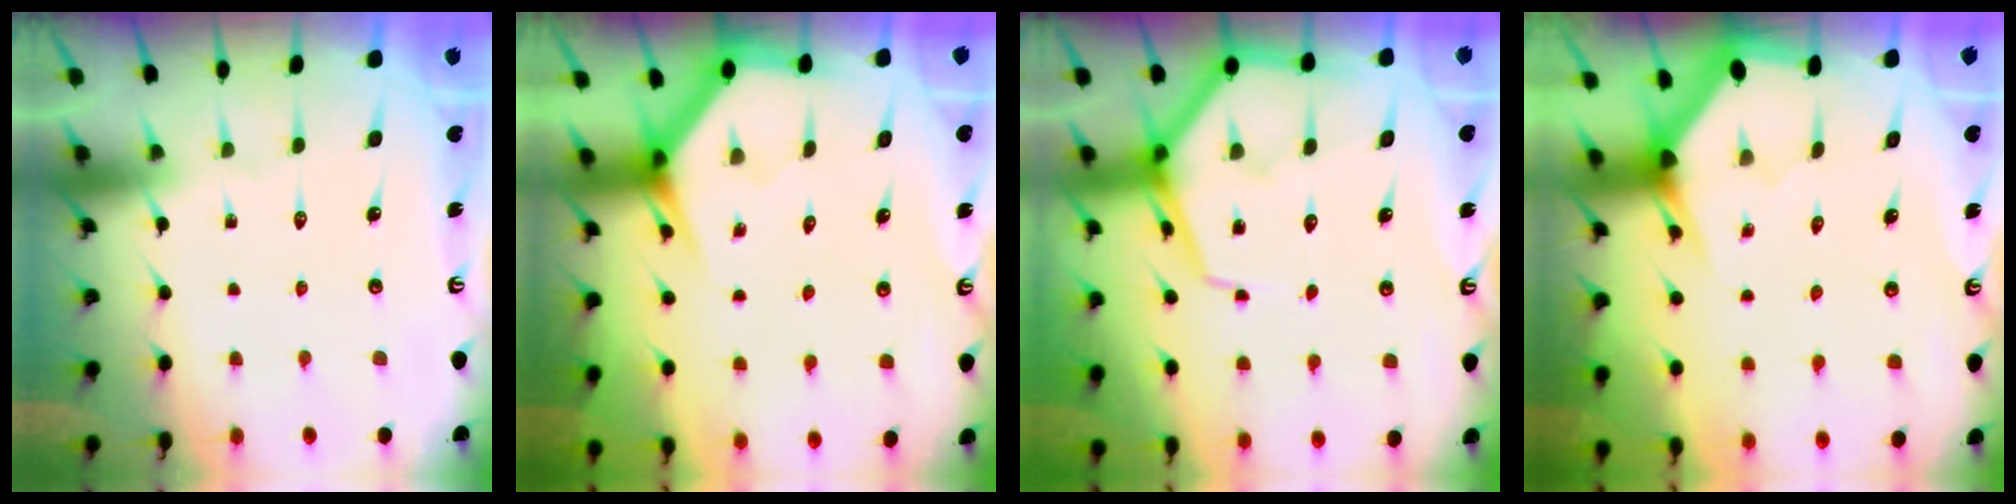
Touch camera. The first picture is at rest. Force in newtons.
{"total": 3.5, "press": 3.5, "slide": 0.3}
{"total": 9.6, "press": 9.5, "slide": 0.9}
{"total": 2.9, "press": 2.9, "slide": 0.0}